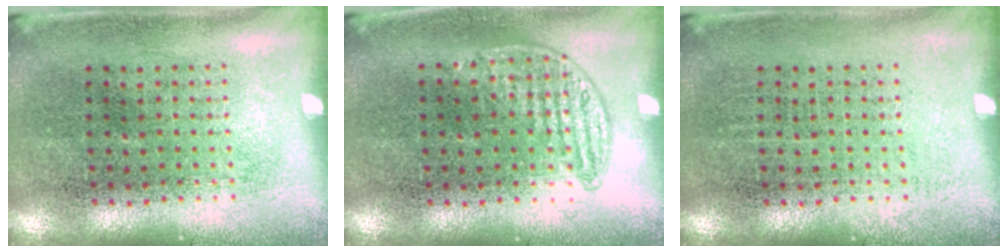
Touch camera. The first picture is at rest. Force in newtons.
{"total": 0.8, "press": 0.6, "slide": 0.5}
{"total": 0.0}